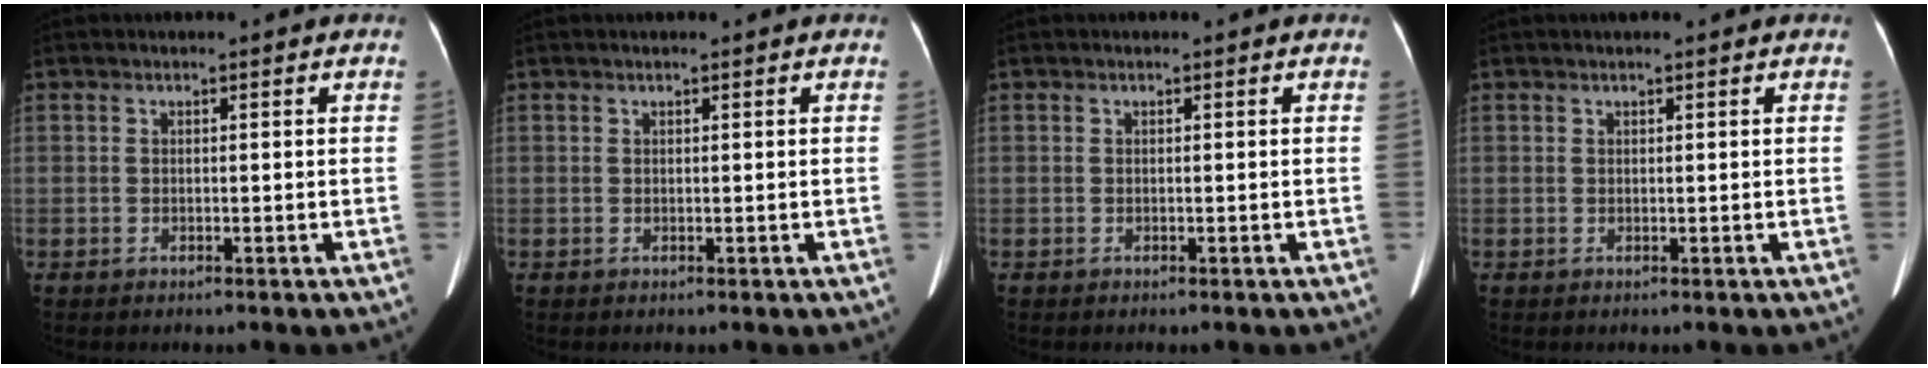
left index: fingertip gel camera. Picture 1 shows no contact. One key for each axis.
{"total": 0.7, "fx": 0.6, "fy": 0.0, "fz": 0.4, "tx": -0.007, "ty": 0.008, "tz": 0.012}
{"total": 0.0}
{"total": 1.4, "fx": 1.1, "fy": 0.0, "fz": 0.8, "tx": -0.012, "ty": 0.014, "tz": 0.019}